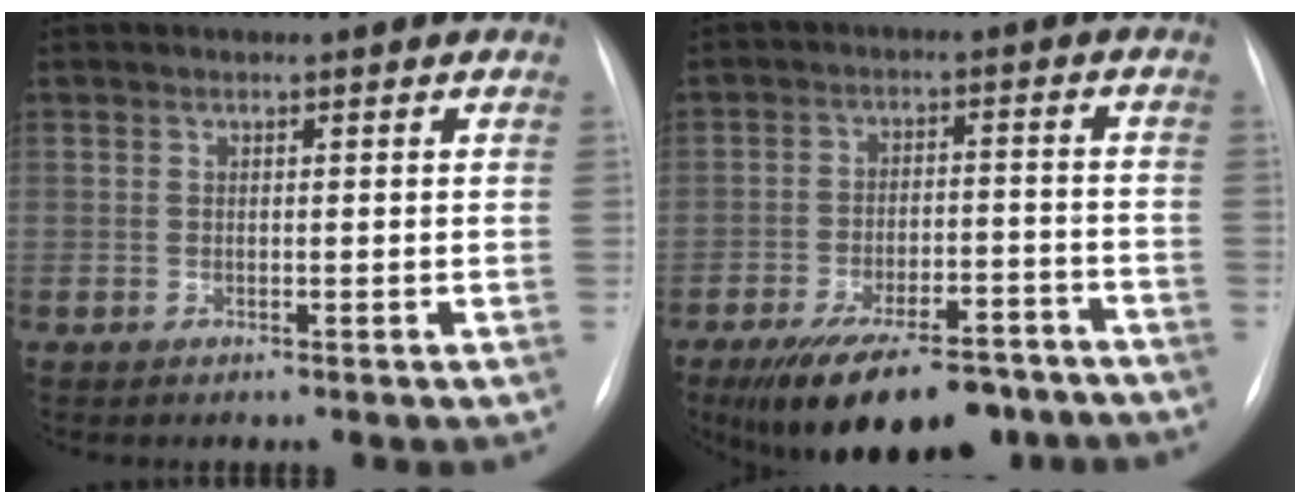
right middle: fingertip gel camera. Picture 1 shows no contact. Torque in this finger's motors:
{"motor_torque": [1.40, -0.74, 0.89, 0.13]}